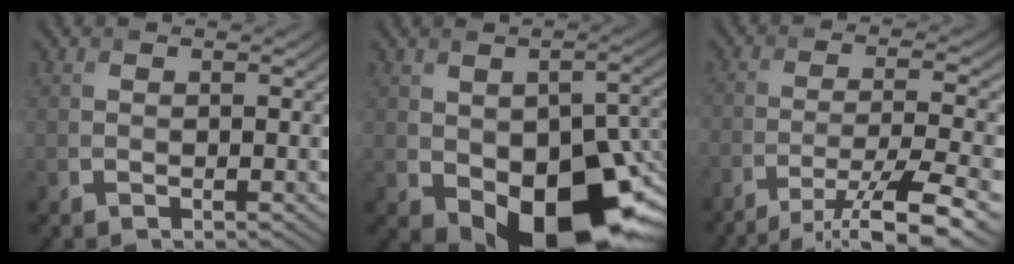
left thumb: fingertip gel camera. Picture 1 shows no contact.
{"total": 15.9, "force": [-5.3, 9.5, 11.7], "torque": [-0.158, -0.045, -0.059]}
{"total": 11.5, "force": [-8.3, 2.2, 7.6], "torque": [-0.135, -0.009, -0.123]}